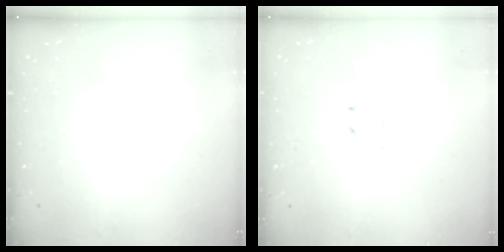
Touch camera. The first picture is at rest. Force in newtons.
{"total": 4.9, "press": 4.9, "slide": 0.5}